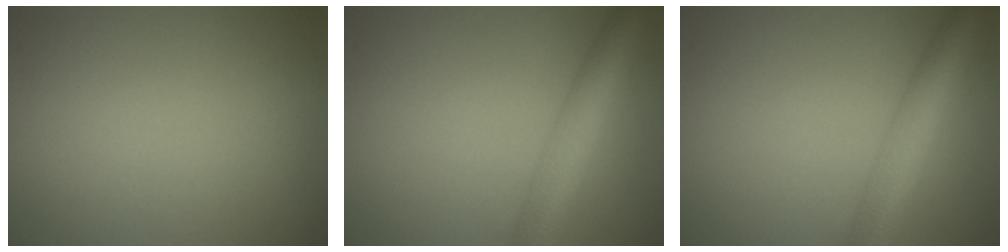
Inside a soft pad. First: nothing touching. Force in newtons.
{"total": 5.3, "press": 5.3, "slide": 0.2}
{"total": 5.3, "press": 5.3, "slide": 0.2}